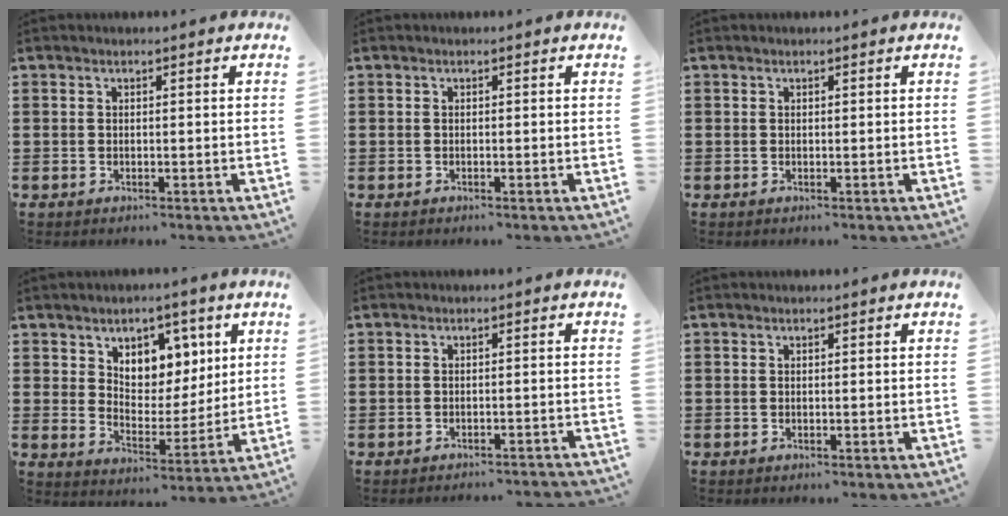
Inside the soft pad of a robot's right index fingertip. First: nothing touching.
{"total": 0.0}
{"total": 0.0}
{"total": 6.8, "force": [4.3, 4.9, 1.8], "torque": [-0.052, -0.015, 0.075]}
{"total": 1.4, "force": [-1.4, -0.1, 0.0], "torque": [-0.004, 0.002, -0.029]}
{"total": 0.0}